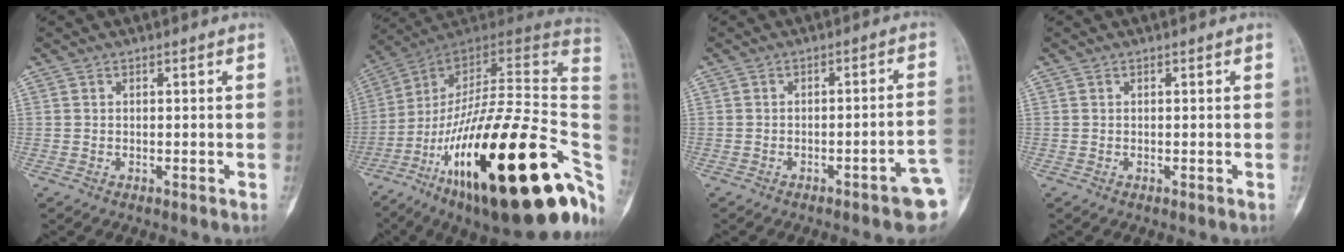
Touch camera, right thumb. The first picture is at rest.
{"total": 38.6, "force": [-12.3, 12.5, 34.4], "torque": [-0.439, 0.079, -0.197]}
{"total": 6.9, "force": [-3.1, 1.0, 6.1], "torque": [-0.070, 0.026, -0.036]}
{"total": 0.0}